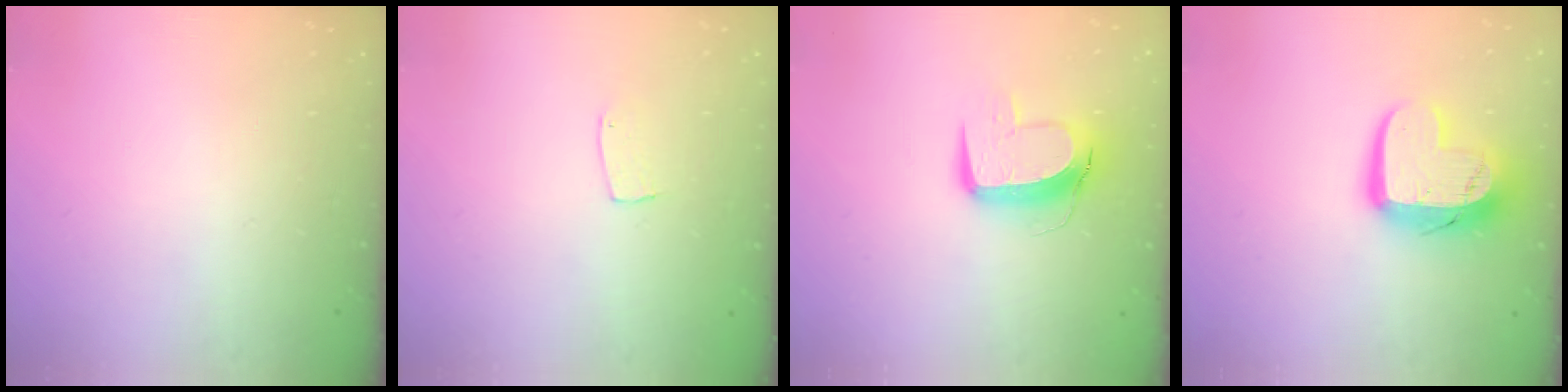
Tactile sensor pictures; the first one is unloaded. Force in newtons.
{"total": 3.7, "press": 3.7, "slide": 0.2}
{"total": 11.2, "press": 11.1, "slide": 1.2}
{"total": 15.1, "press": 15.0, "slide": 1.2}